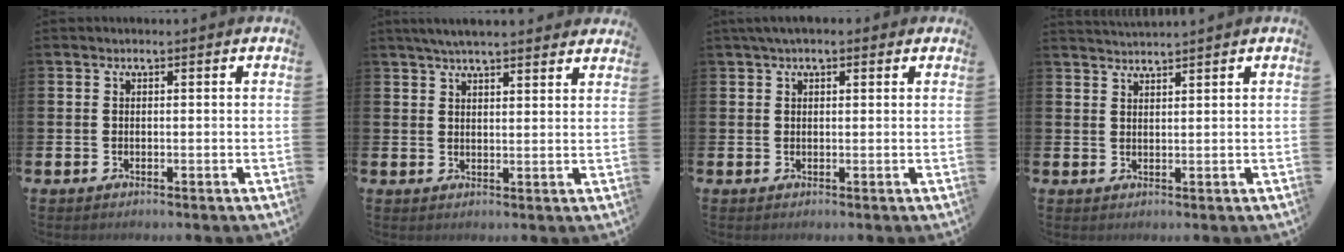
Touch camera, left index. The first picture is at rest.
{"total": 4.4, "force": [4.2, 0.4, 1.5], "torque": [-0.034, -0.011, 0.076]}
{"total": 2.1, "force": [1.4, 0.9, 1.2], "torque": [-0.022, 0.009, 0.024]}
{"total": 2.0, "force": [2.0, -0.3, -0.1], "torque": [-0.001, -0.009, 0.037]}